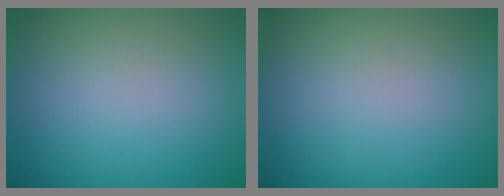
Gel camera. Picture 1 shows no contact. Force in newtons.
{"total": 0.0}